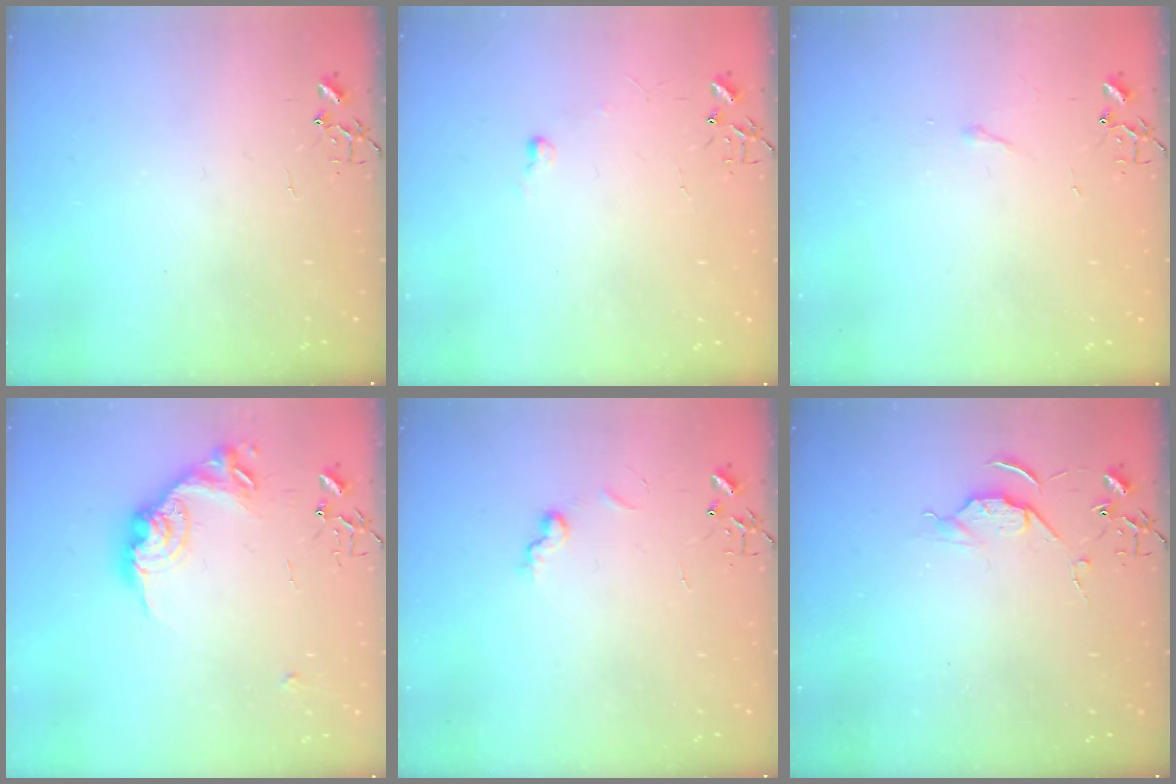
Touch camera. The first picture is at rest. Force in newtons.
{"total": 4.0, "press": 4.0, "slide": 0.6}
{"total": 2.9, "press": 2.9, "slide": 0.5}
{"total": 16.7, "press": 16.7, "slide": 0.9}
{"total": 6.9, "press": 6.9, "slide": 0.7}
{"total": 5.2, "press": 5.2, "slide": 0.7}